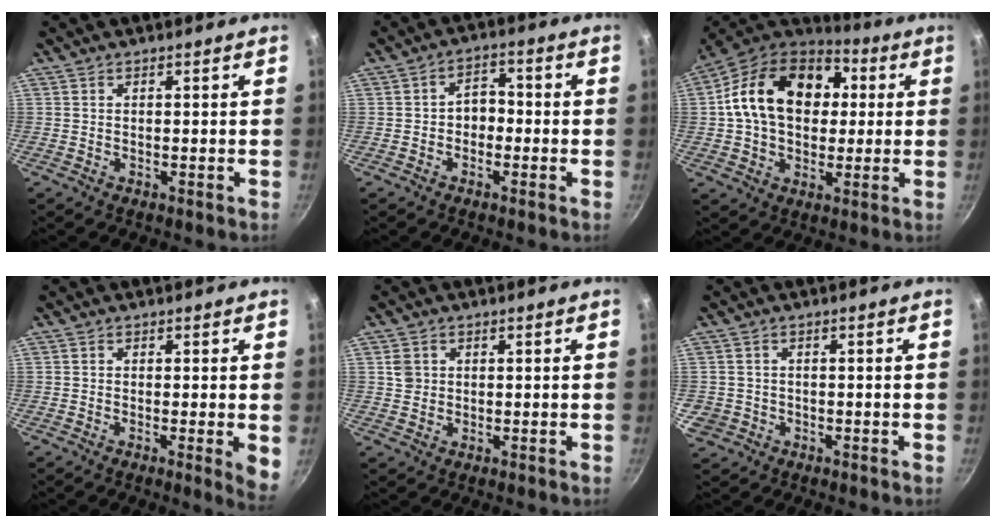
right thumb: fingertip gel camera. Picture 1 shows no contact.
{"total": 4.3, "force": [-1.0, 3.3, 2.6], "torque": [-0.009, 0.020, -0.023]}
{"total": 21.4, "force": [3.4, 15.5, 14.5], "torque": [-0.223, 0.028, 0.045]}
{"total": 4.1, "force": [-0.4, 0.8, 4.0], "torque": [-0.045, -0.010, -0.007]}
{"total": 2.8, "force": [0.6, 2.5, 0.9], "torque": [-0.008, 0.004, 0.011]}
{"total": 4.0, "force": [-1.0, 3.7, 1.2], "torque": [-0.027, 0.013, -0.009]}